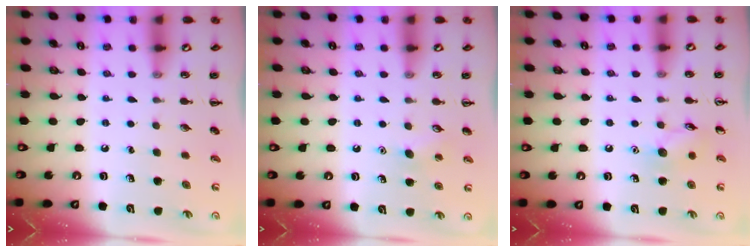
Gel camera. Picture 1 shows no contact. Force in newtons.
{"total": 6.4, "press": 6.1, "slide": 1.9}
{"total": 6.6, "press": 6.5, "slide": 1.2}